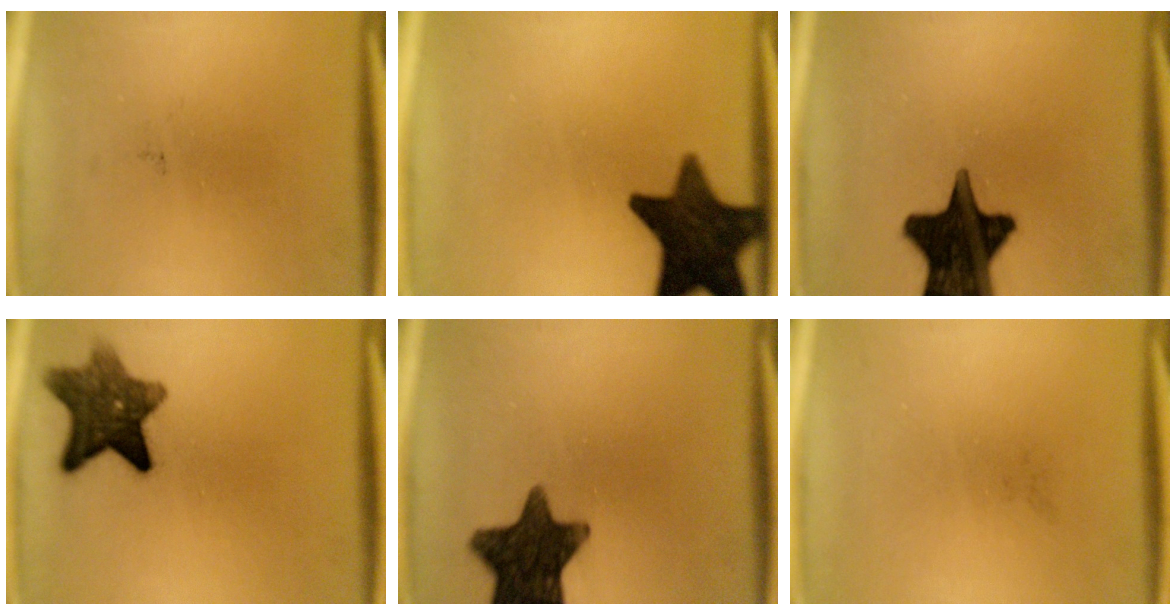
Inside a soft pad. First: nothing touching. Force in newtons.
{"total": 14.9}
{"total": 19.4}
{"total": 9.7}
{"total": 13.7}
{"total": 0.0}